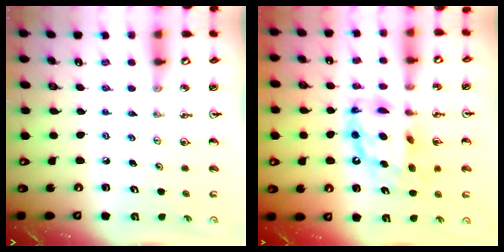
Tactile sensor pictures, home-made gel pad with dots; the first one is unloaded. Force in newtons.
{"total": 12.8, "press": 12.7, "slide": 1.2}